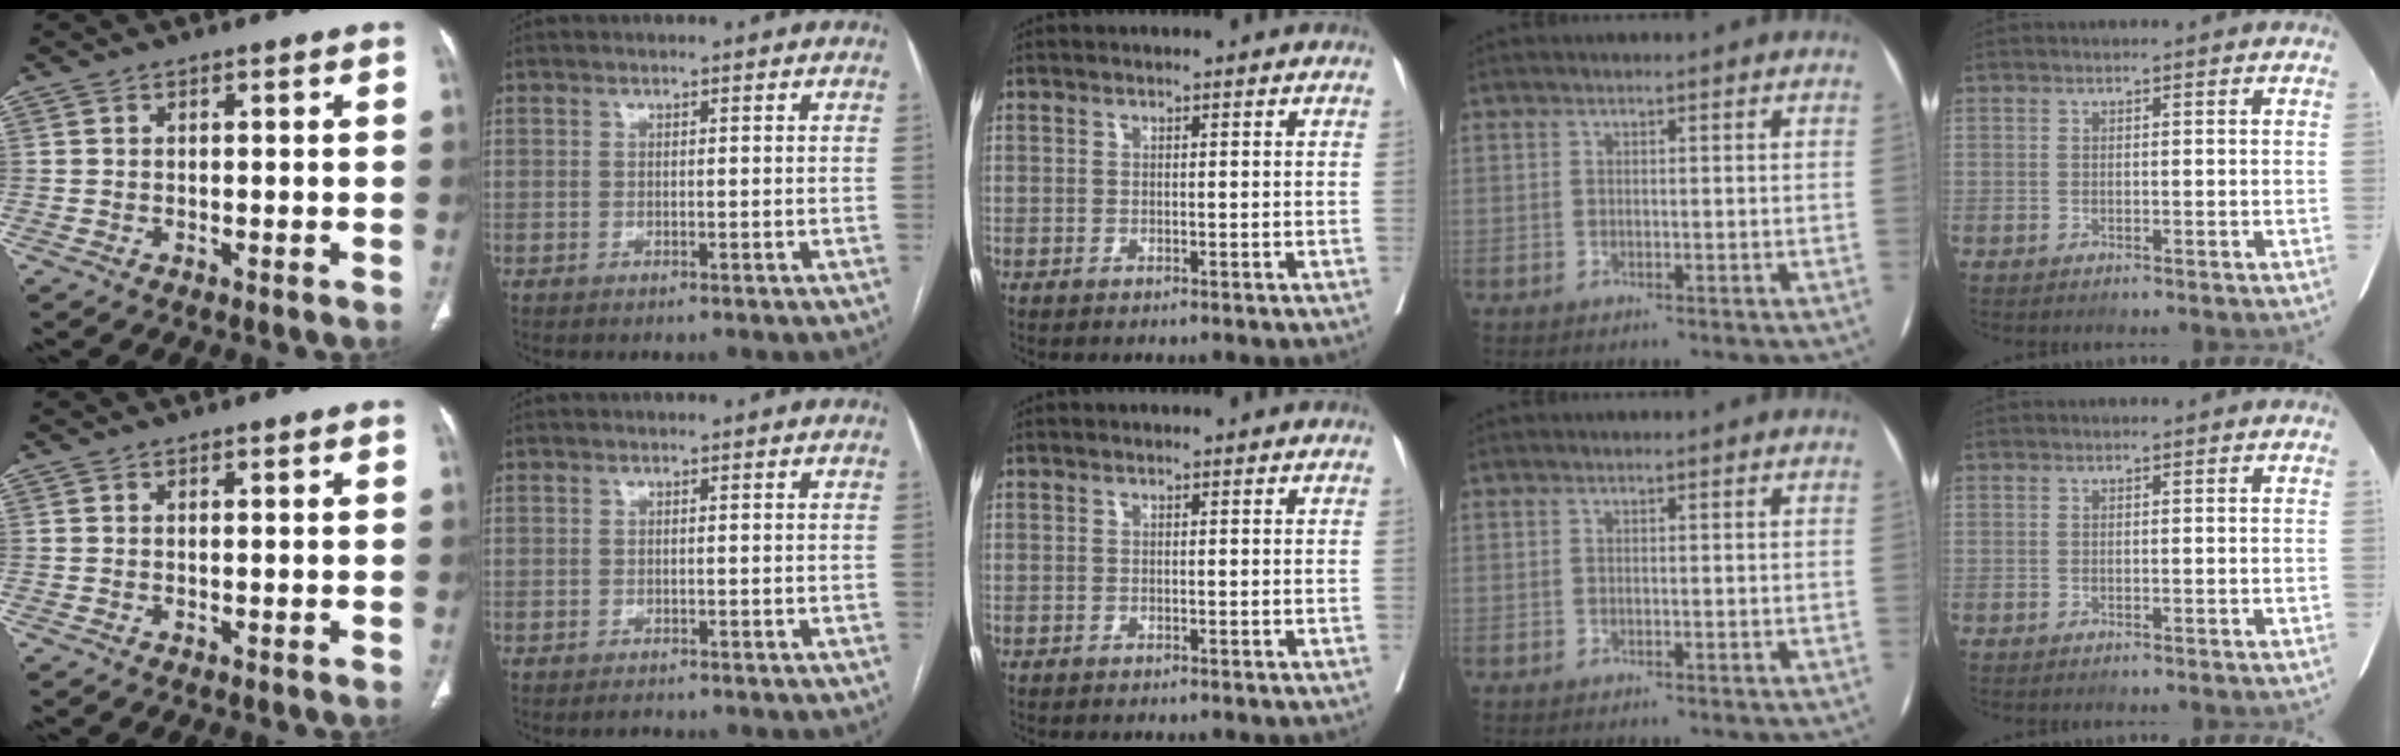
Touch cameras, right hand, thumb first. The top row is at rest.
{"index": {"total": 0.9, "force": [-0.8, 0.4, 0.0], "torque": [0.000, 0.000, -0.010]}}